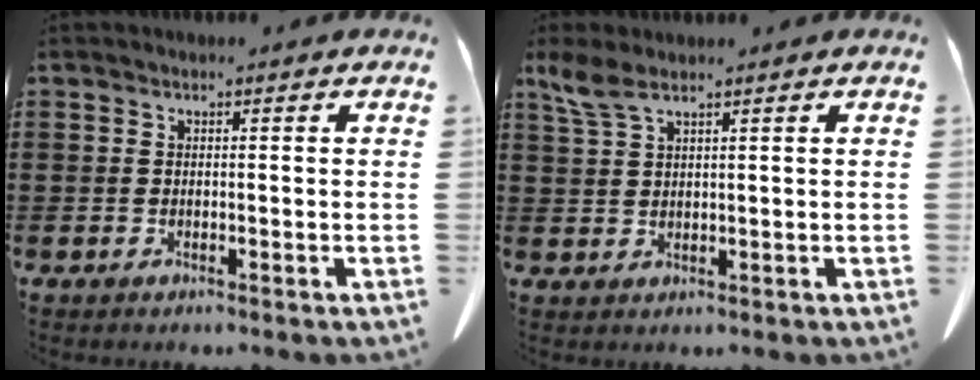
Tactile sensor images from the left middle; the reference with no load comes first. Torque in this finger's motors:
{"motor_torque": [0.30, -0.10, 0.07, 0.05]}